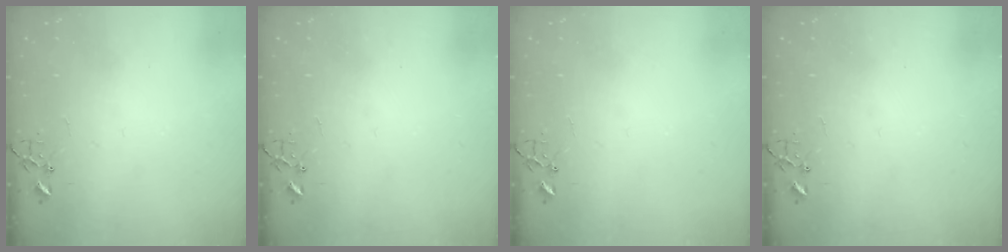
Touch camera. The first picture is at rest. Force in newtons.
{"total": 0.0}
{"total": 0.0}
{"total": 0.0}